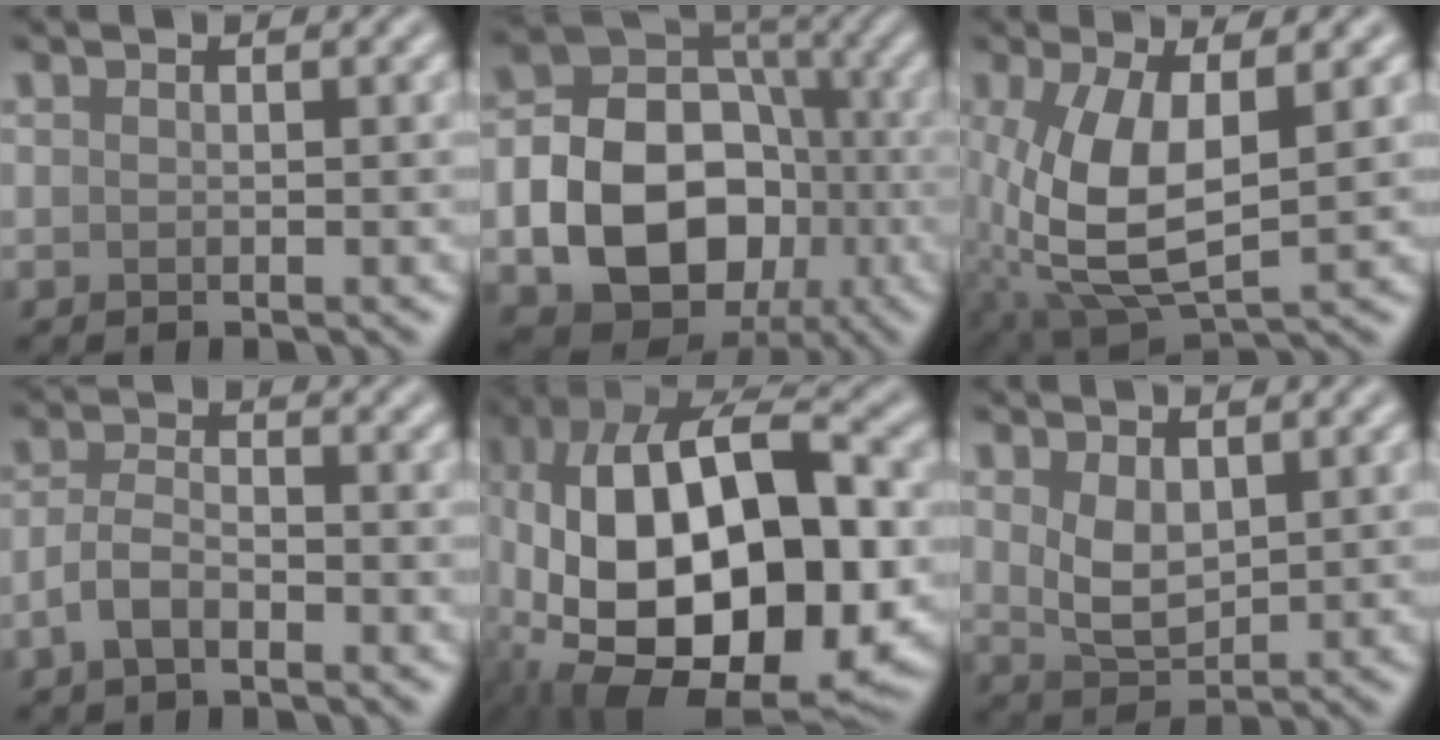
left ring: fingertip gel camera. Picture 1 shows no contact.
{"total": 12.6, "force": [-3.0, 9.3, 7.9], "torque": [-0.126, -0.005, -0.063]}
{"total": 7.7, "force": [0.1, 3.5, 6.9], "torque": [-0.154, -0.004, 0.005]}
{"total": 2.9, "force": [-1.4, 1.4, 2.2], "torque": [-0.044, 0.004, -0.035]}
{"total": 19.9, "force": [-3.1, 11.0, 16.3], "torque": [-0.282, -0.009, -0.036]}
{"total": 3.5, "force": [1.0, 2.1, 2.6], "torque": [-0.061, -0.004, 0.027]}